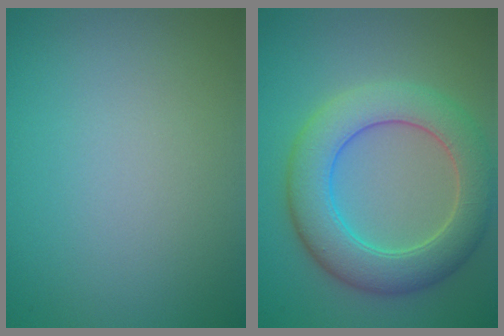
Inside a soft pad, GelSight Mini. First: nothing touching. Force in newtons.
{"total": 7.0, "press": 7.0, "slide": 0.1}